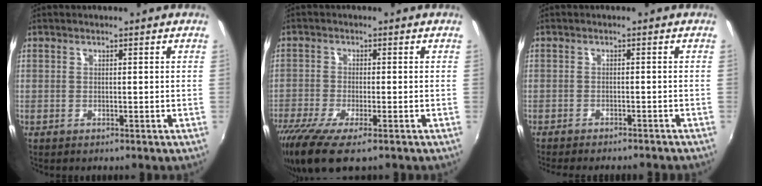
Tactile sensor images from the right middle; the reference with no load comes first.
{"total": 10.3, "force": [-6.9, 2.6, 7.2], "torque": [-0.164, -0.048, -0.126]}
{"total": 8.4, "force": [-7.5, 1.5, 3.5], "torque": [-0.078, -0.019, -0.106]}